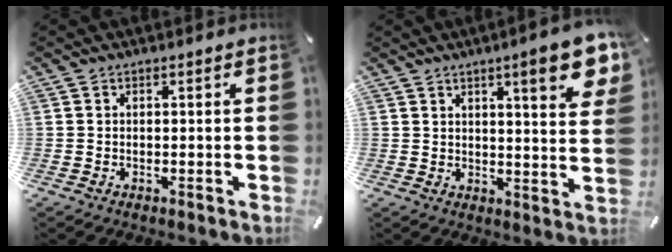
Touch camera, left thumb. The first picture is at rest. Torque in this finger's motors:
{"motor_torque": [2.35, 2.65, 1.91, -0.86, 0.21]}